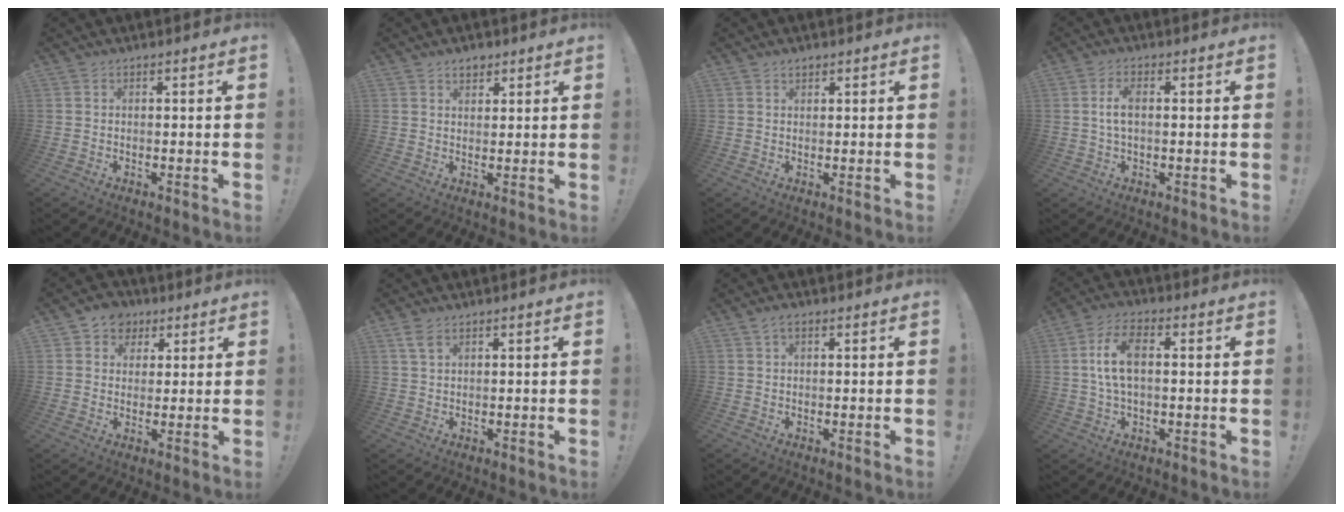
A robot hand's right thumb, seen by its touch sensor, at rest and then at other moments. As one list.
[{"total": 3.3, "force": [2.3, 2.0, 1.1], "torque": [-0.006, -0.011, 0.040]}, {"total": 1.4, "force": [1.1, 0.7, 0.4], "torque": [-0.001, -0.003, 0.020]}, {"total": 4.5, "force": [0.2, 2.0, 4.0], "torque": [-0.081, 0.005, 0.002]}, {"total": 6.8, "force": [2.5, 6.1, 1.6], "torque": [-0.021, -0.008, 0.053]}, {"total": 3.3, "force": [2.0, 1.5, 2.2], "torque": [-0.043, -0.004, 0.038]}, {"total": 2.1, "force": [1.1, 1.0, 1.4], "torque": [-0.022, 0.000, 0.018]}, {"total": 9.0, "force": [1.1, 4.6, 7.7], "torque": [-0.143, 0.004, 0.022]}]